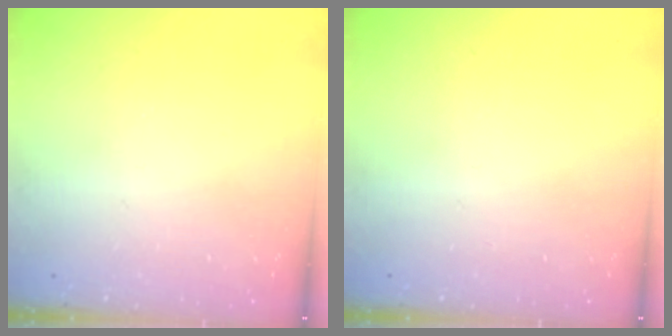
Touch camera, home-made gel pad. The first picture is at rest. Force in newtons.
{"total": 0.0}